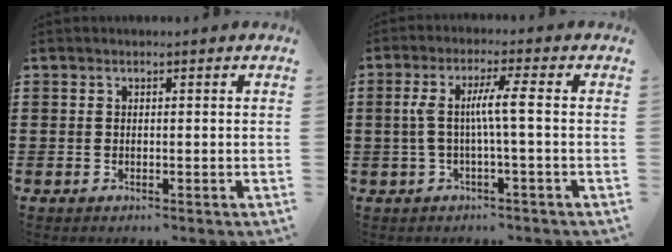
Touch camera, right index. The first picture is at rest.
{"total": 5.5, "force": [-0.1, 0.0, 5.5], "torque": [-0.112, -0.005, -0.012]}